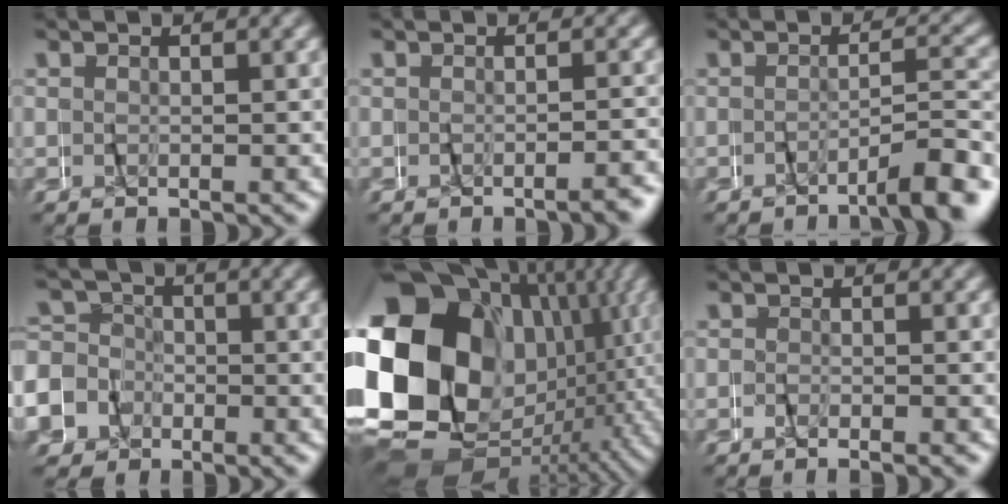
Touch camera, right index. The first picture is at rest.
{"total": 1.8, "force": [-1.6, -0.6, 0.0], "torque": [0.004, 0.008, -0.030]}
{"total": 4.5, "force": [-3.7, -0.2, 2.4], "torque": [-0.032, 0.006, -0.066]}
{"total": 10.6, "force": [-2.5, 10.1, 1.8], "torque": [-0.068, -0.030, -0.058]}
{"total": 26.7, "force": [-0.9, 18.8, 19.0], "torque": [-0.318, -0.042, 0.002]}
{"total": 1.6, "force": [-1.5, -0.6, 0.1], "torque": [-0.001, -0.002, -0.029]}